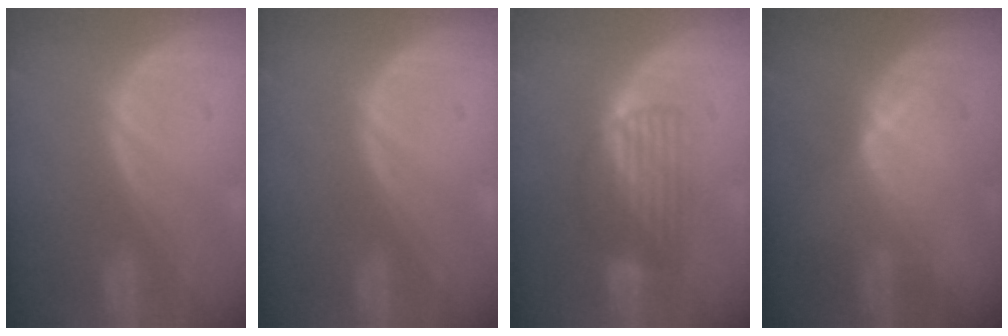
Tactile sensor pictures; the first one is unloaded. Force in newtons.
{"total": 0.0}
{"total": 6.6, "press": 5.8, "slide": 3.3}
{"total": 4.1, "press": 4.0, "slide": 0.9}